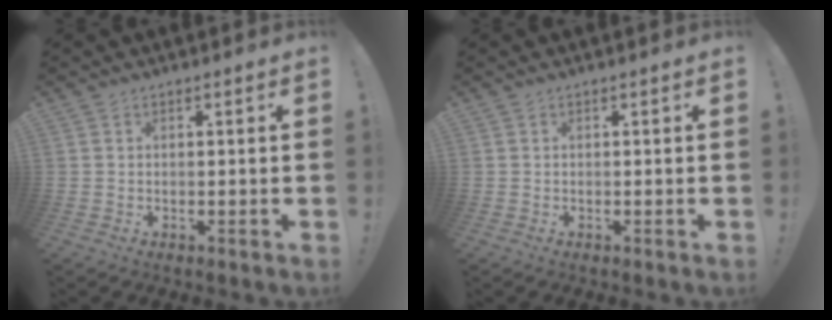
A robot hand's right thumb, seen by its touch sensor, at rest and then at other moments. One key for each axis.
{"total": 0.0}